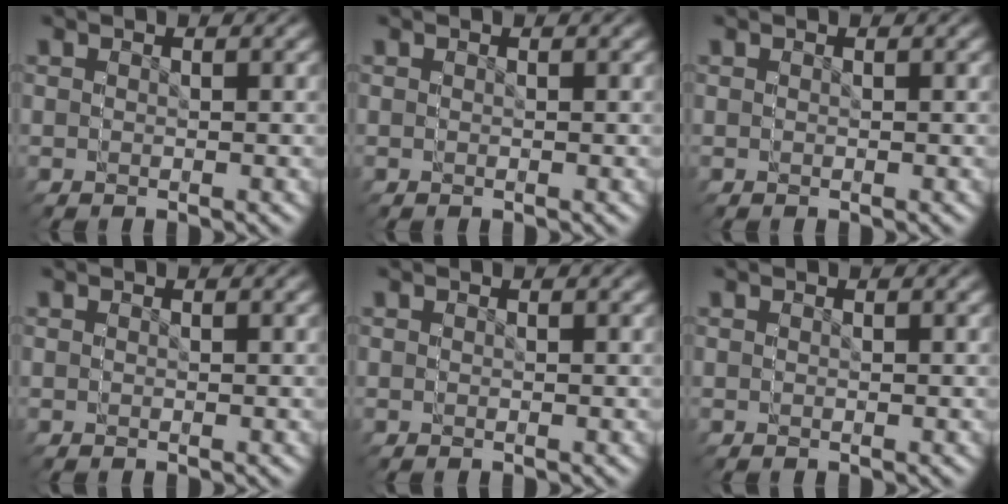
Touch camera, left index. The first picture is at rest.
{"total": 0.0}
{"total": 0.0}
{"total": 0.0}
{"total": 0.0}
{"total": 0.0}